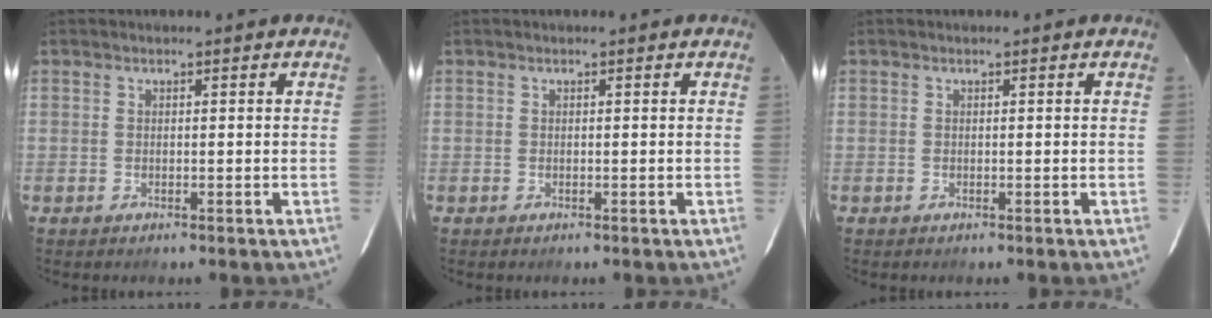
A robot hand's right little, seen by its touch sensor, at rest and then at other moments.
{"total": 0.0}
{"total": 0.0}